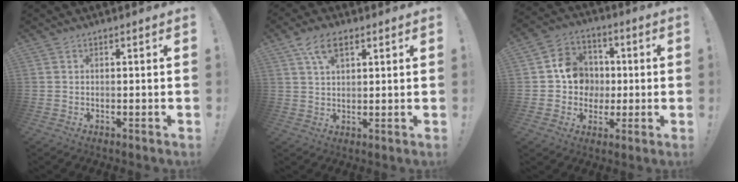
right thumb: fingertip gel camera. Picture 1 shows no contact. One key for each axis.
{"total": 7.2, "fx": 3.7, "fy": 3.7, "fz": 4.9, "tx": -0.085, "ty": -0.004, "tz": 0.070}
{"total": 11.5, "fx": 0.3, "fy": 10.7, "fz": 4.1, "tx": -0.051, "ty": 0.014, "tz": 0.019}